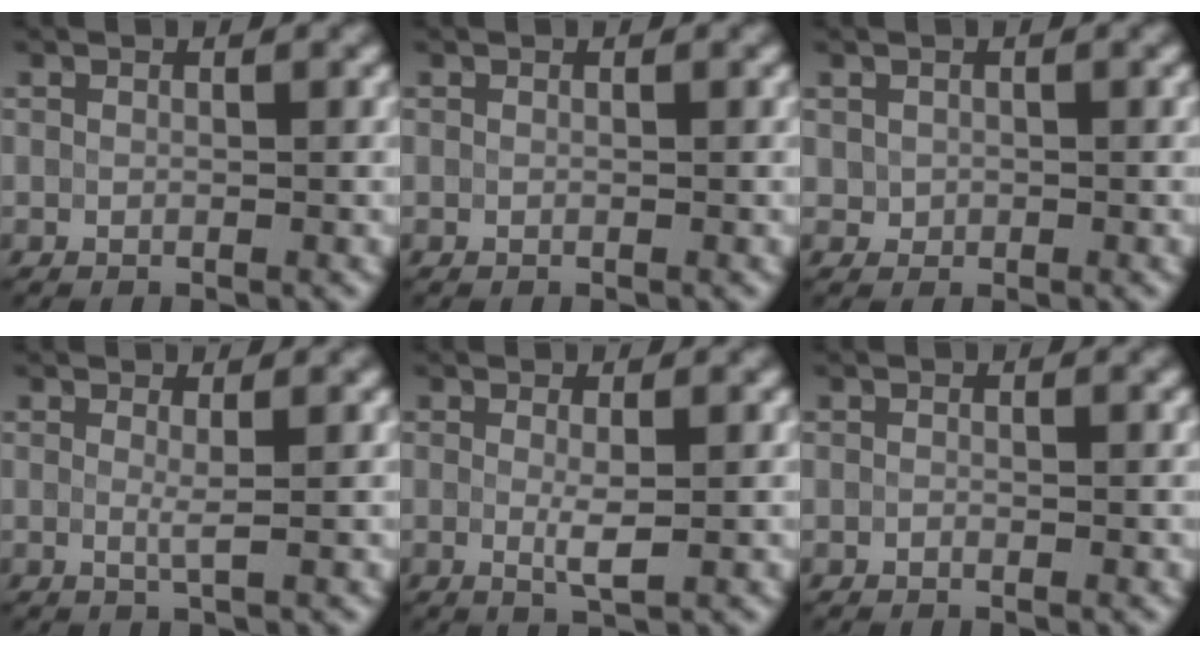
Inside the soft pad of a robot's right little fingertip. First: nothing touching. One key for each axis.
{"total": 0.0}
{"total": 0.8, "fx": 0.2, "fy": 0.7, "fz": 0.2, "tx": -0.001, "ty": -0.003, "tz": 0.004}
{"total": 1.0, "fx": 0.2, "fy": 0.1, "fz": 1.0, "tx": -0.019, "ty": -0.006, "tz": 0.000}
{"total": 1.8, "fx": 0.0, "fy": 0.2, "fz": 1.8, "tx": -0.033, "ty": -0.006, "tz": 0.000}
{"total": 0.0}